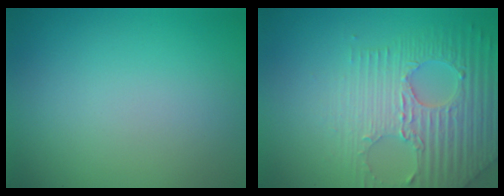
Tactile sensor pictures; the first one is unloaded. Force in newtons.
{"total": 6.4, "press": 5.0, "slide": 3.9}